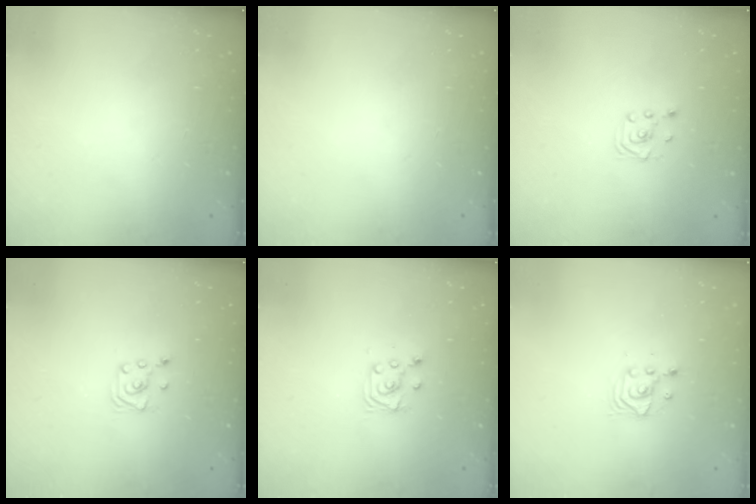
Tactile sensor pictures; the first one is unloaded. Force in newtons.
{"total": 0.0}
{"total": 1.9, "press": 1.7, "slide": 0.8}
{"total": 3.4, "press": 3.4, "slide": 0.4}
{"total": 5.2, "press": 5.2, "slide": 0.5}
{"total": 3.4, "press": 3.4, "slide": 0.4}